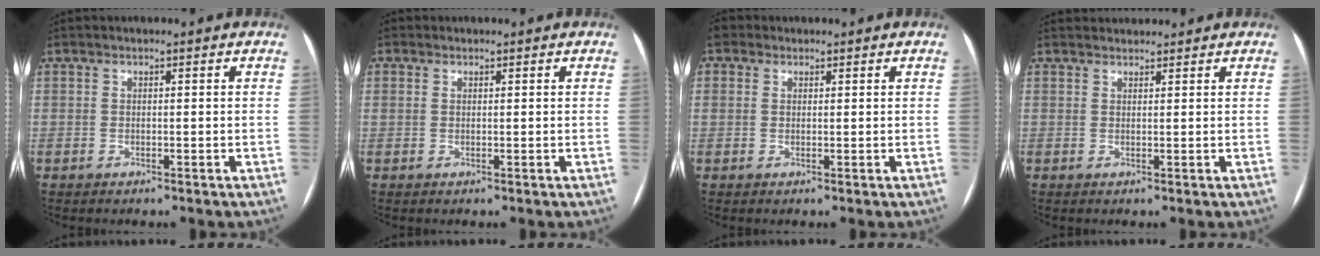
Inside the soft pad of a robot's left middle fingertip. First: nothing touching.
{"total": 3.0, "force": [-1.5, -2.3, -1.2], "torque": [0.041, -0.017, -0.031]}
{"total": 1.3, "force": [-0.8, -0.7, -0.8], "torque": [0.030, -0.005, -0.015]}
{"total": 3.1, "force": [3.0, 0.6, 0.2], "torque": [-0.004, 0.031, 0.047]}